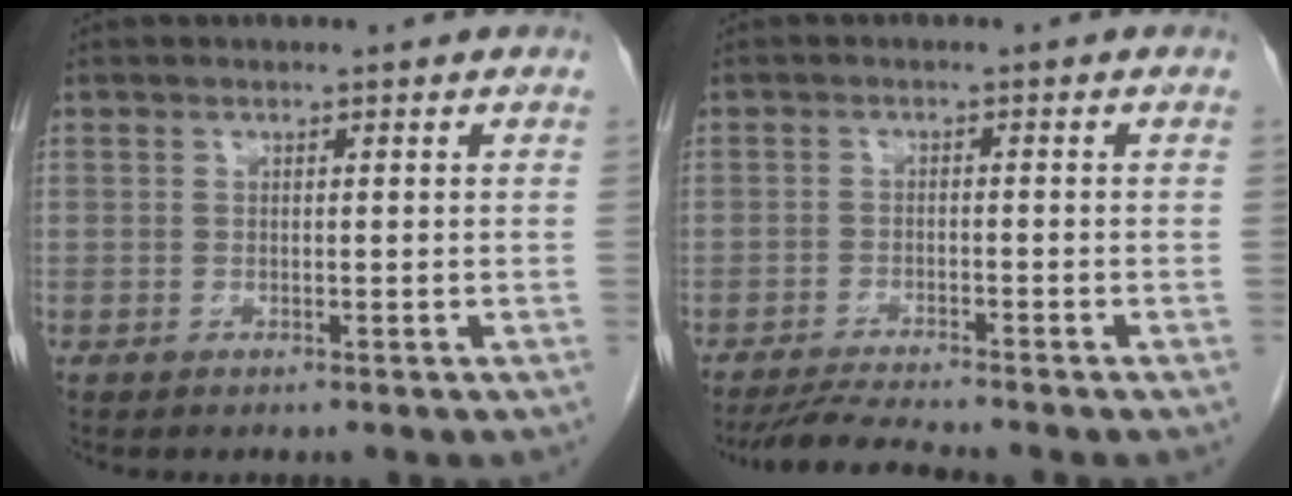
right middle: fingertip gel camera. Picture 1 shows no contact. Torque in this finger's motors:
{"motor_torque": [0.02, -0.02, 0.00, 0.00]}